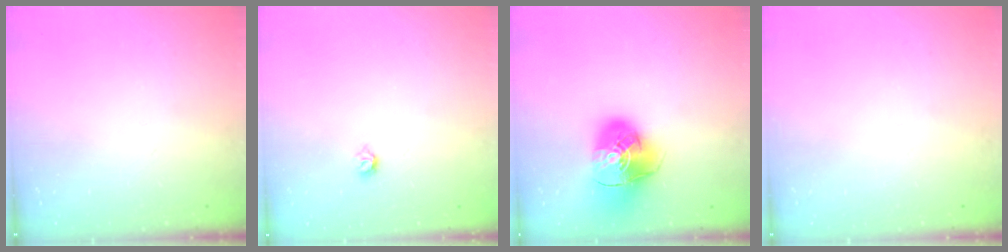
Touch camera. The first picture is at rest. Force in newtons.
{"total": 3.1, "press": 3.0, "slide": 0.8}
{"total": 12.8, "press": 12.6, "slide": 1.9}
{"total": 0.0}